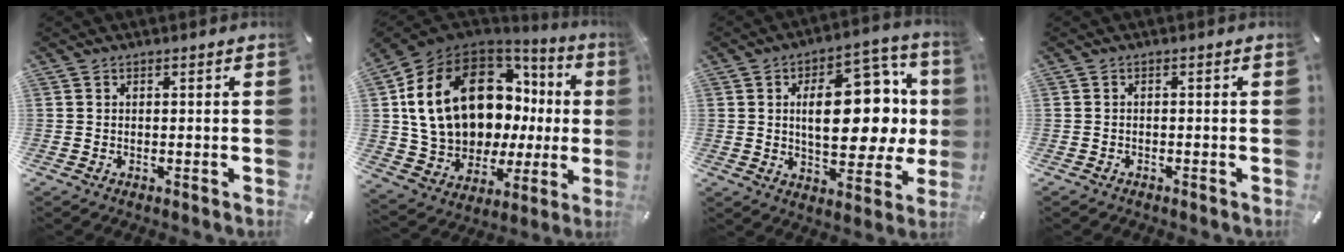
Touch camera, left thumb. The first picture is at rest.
{"total": 21.5, "force": [6.3, 14.7, 14.3], "torque": [-0.275, -0.041, 0.139]}
{"total": 22.4, "force": [3.9, 11.9, 18.6], "torque": [-0.250, -0.020, 0.062]}
{"total": 0.9, "force": [-0.7, 0.4, 0.3], "torque": [-0.007, 0.001, -0.016]}